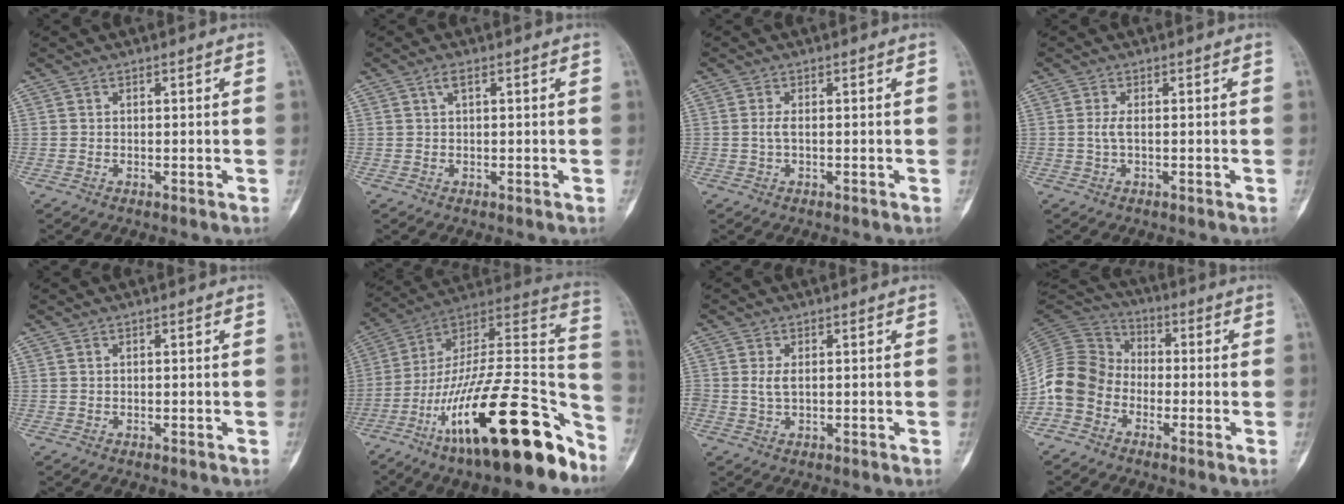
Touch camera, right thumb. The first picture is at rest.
{"total": 1.4, "force": [0.5, 0.3, 1.3], "torque": [-0.029, 0.007, 0.011]}
{"total": 1.4, "force": [-0.1, 0.4, 1.3], "torque": [-0.033, -0.001, -0.001]}
{"total": 1.7, "force": [-0.1, 0.5, 1.6], "torque": [-0.044, -0.002, -0.001]}
{"total": 0.0}
{"total": 31.5, "force": [-17.5, 9.4, 24.4], "torque": [-0.336, 0.086, -0.288]}
{"total": 2.4, "force": [0.3, 1.2, 2.0], "torque": [-0.045, 0.000, 0.008]}
{"total": 11.2, "force": [-4.1, 9.1, 4.9], "torque": [-0.088, 0.050, -0.095]}